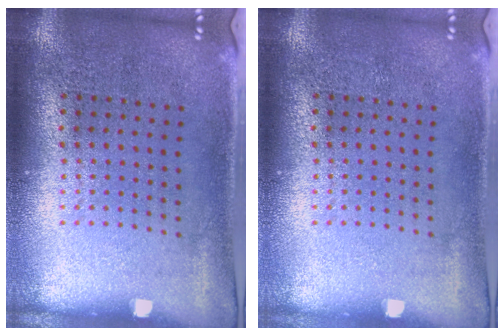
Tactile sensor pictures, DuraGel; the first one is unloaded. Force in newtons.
{"total": 0.0}